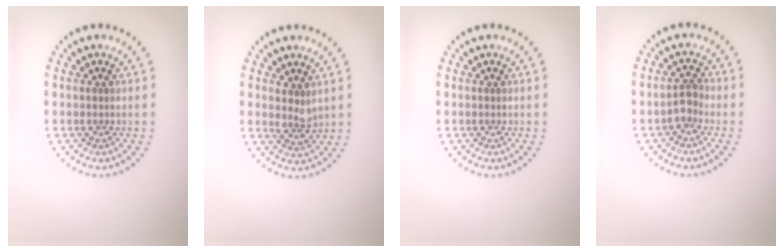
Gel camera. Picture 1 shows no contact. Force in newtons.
{"total": 1.7, "press": 1.4, "slide": 1.0}
{"total": 0.0}
{"total": 1.5, "press": 1.3, "slide": 0.7}